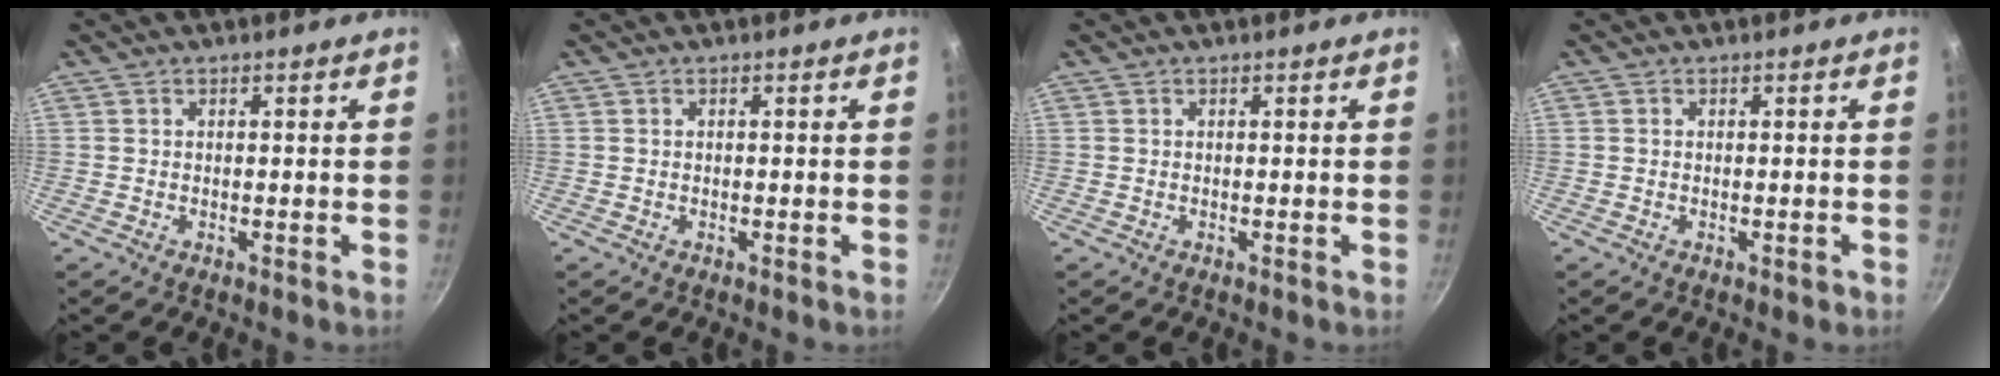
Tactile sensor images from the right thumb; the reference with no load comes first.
{"total": 0.0}
{"total": 0.0}
{"total": 0.8, "force": [-0.3, 0.6, 0.5], "torque": [-0.004, 0.003, -0.005]}